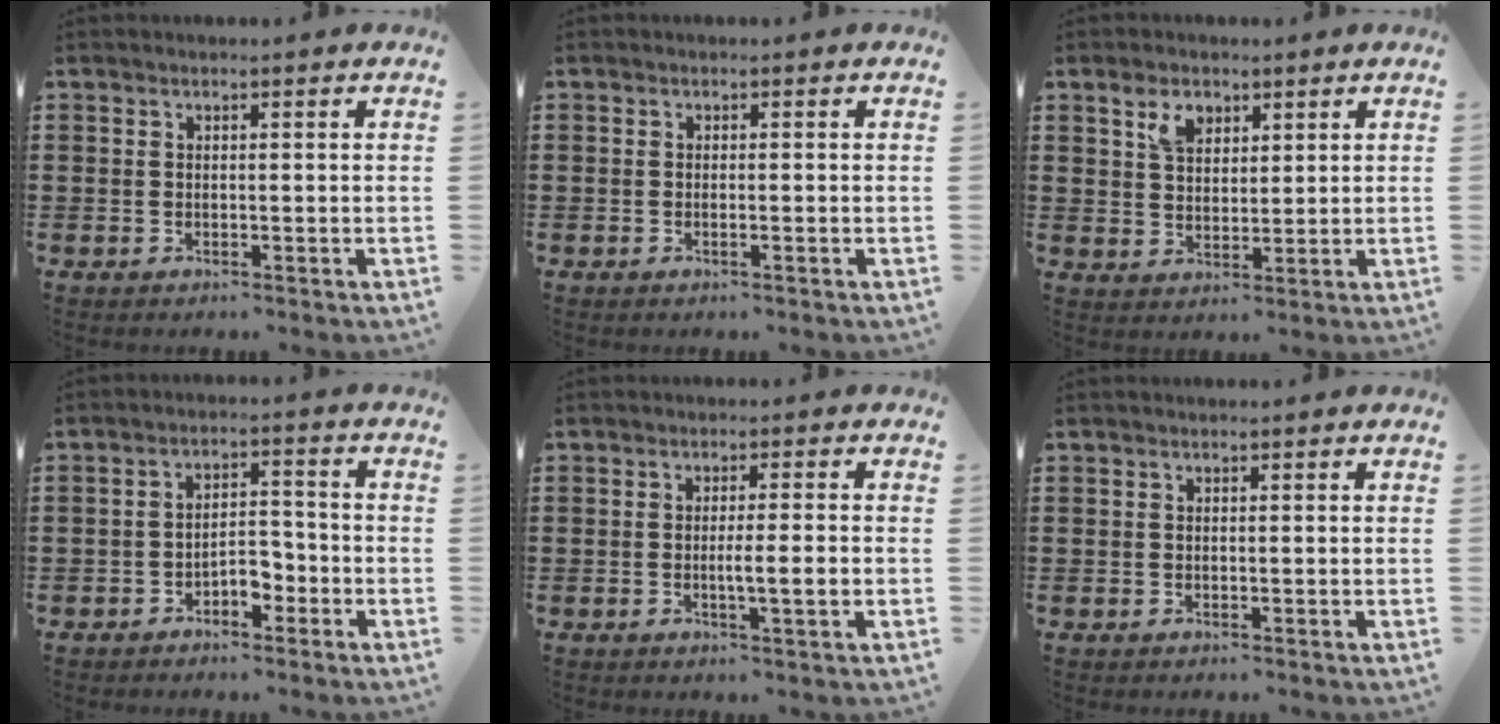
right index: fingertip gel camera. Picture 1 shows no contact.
{"total": 0.6, "force": [-0.3, -0.1, 0.5], "torque": [-0.010, -0.003, -0.005]}
{"total": 4.4, "force": [2.7, 2.5, 2.3], "torque": [-0.056, 0.007, 0.050]}
{"total": 4.1, "force": [-2.4, 2.0, 2.8], "torque": [-0.049, 0.009, -0.046]}
{"total": 3.6, "force": [-0.7, -0.1, 3.5], "torque": [-0.059, -0.006, -0.016]}
{"total": 0.0}